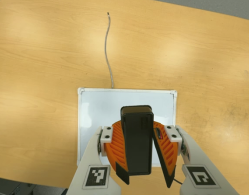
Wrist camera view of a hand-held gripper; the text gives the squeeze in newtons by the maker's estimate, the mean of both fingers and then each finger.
{"total": 9.2, "left": 9.7, "right": 8.7}